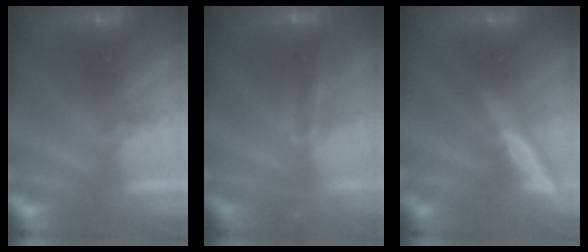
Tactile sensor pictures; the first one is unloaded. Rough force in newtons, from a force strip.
{"total": 2.4}
{"total": 2.4}